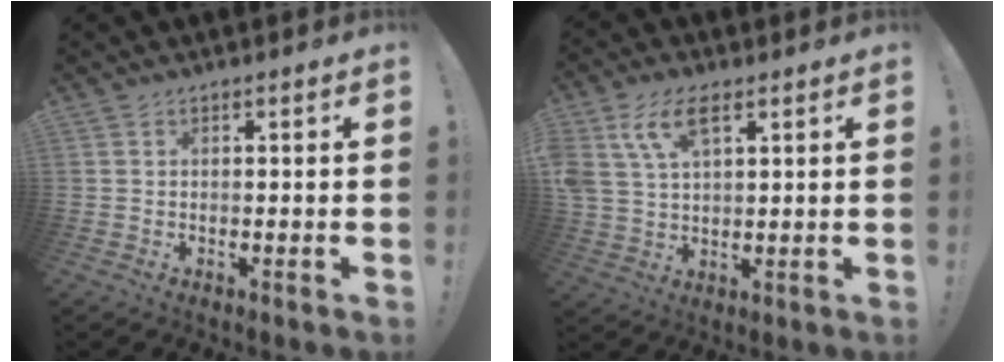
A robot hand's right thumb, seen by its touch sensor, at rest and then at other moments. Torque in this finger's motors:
{"motor_torque": [1.81, 1.92, 0.34, 0.27, 0.14]}